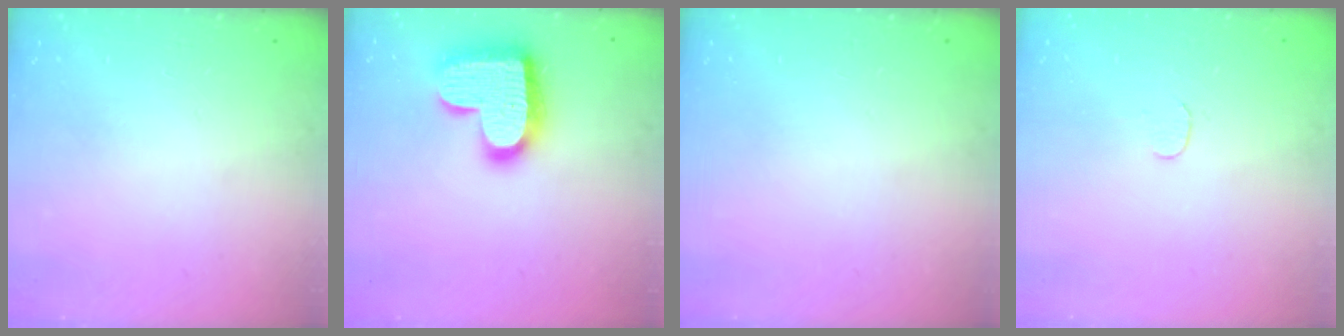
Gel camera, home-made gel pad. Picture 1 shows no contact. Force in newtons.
{"total": 18.7, "press": 18.7, "slide": 1.2}
{"total": 0.0}
{"total": 3.5, "press": 3.5, "slide": 0.3}